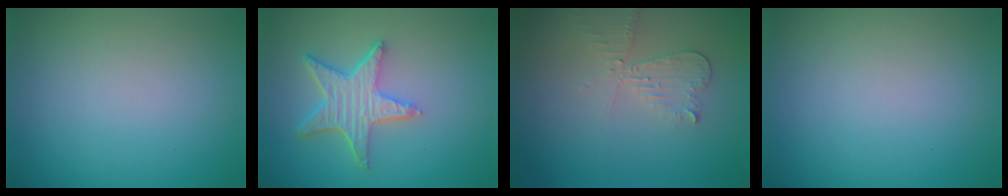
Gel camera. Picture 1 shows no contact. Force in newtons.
{"total": 5.0, "press": 4.0, "slide": 3.0}
{"total": 2.4, "press": 2.3, "slide": 0.5}
{"total": 0.0}